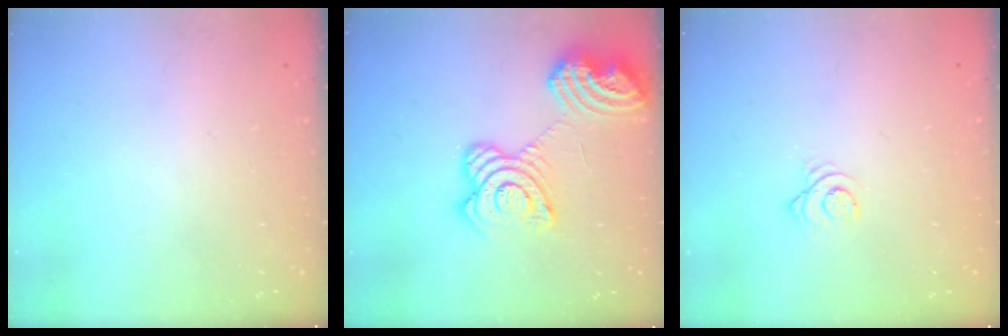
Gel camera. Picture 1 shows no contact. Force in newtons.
{"total": 22.4, "press": 22.2, "slide": 2.6}
{"total": 2.5, "press": 2.5, "slide": 0.3}